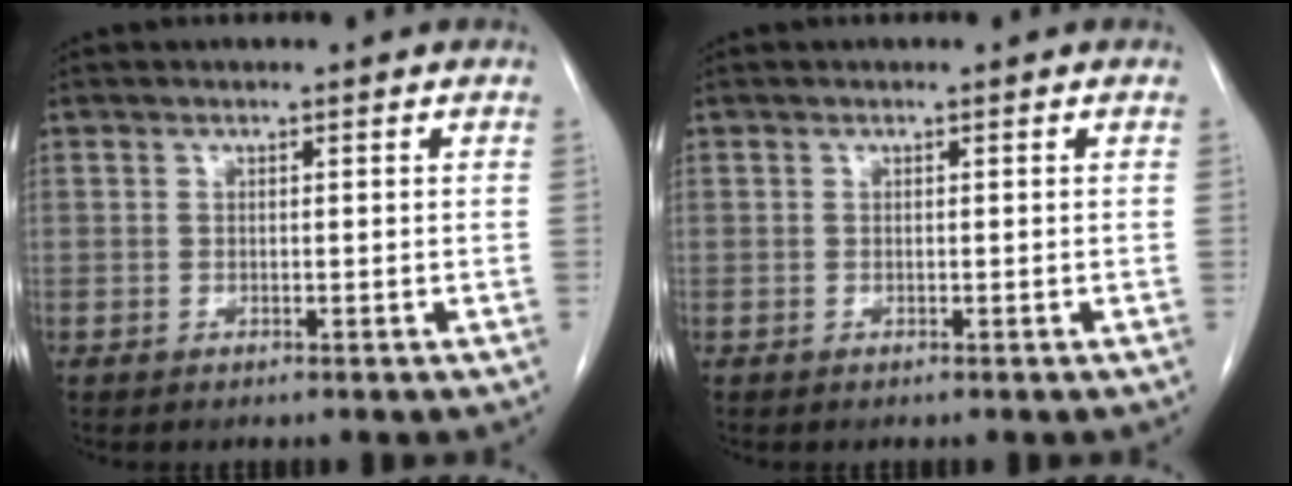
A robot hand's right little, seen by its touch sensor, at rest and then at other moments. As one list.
[{"total": 0.0}]